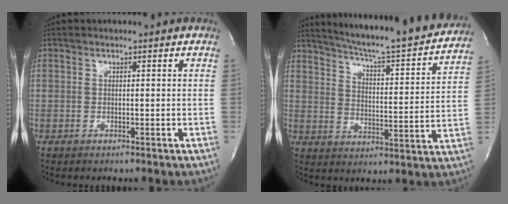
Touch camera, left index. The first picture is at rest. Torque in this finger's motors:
{"motor_torque": [-0.17, -0.09, 0.31, 0.07]}